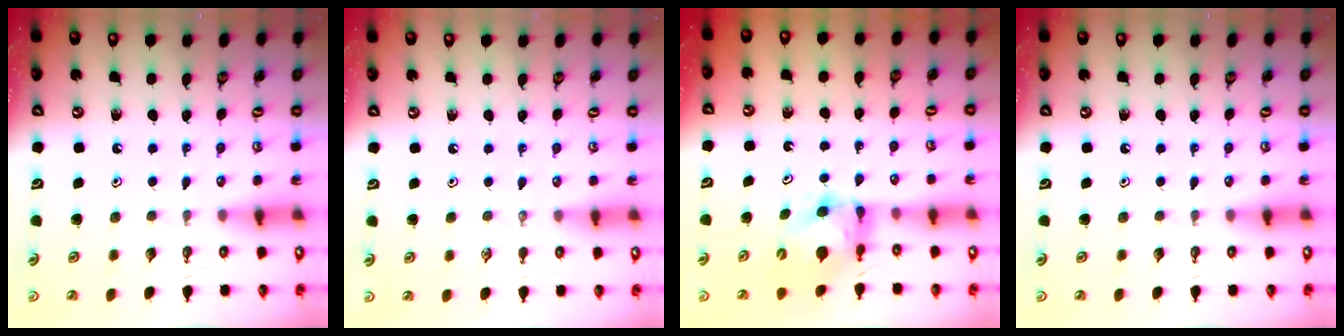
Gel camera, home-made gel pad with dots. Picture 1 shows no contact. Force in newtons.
{"total": 0.0}
{"total": 5.9, "press": 5.9, "slide": 0.6}
{"total": 0.0}